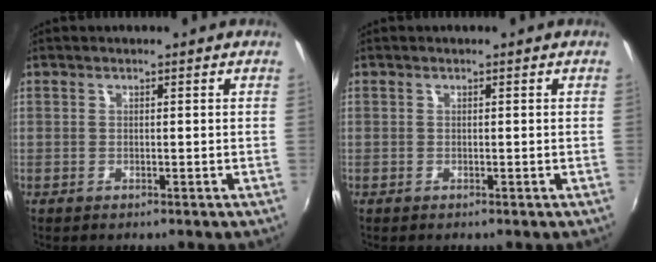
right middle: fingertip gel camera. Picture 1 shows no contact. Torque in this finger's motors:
{"motor_torque": [0.53, -0.59, -0.27, -0.18]}